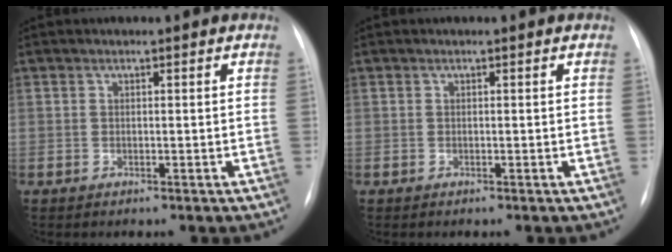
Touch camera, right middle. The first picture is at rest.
{"total": 0.0}